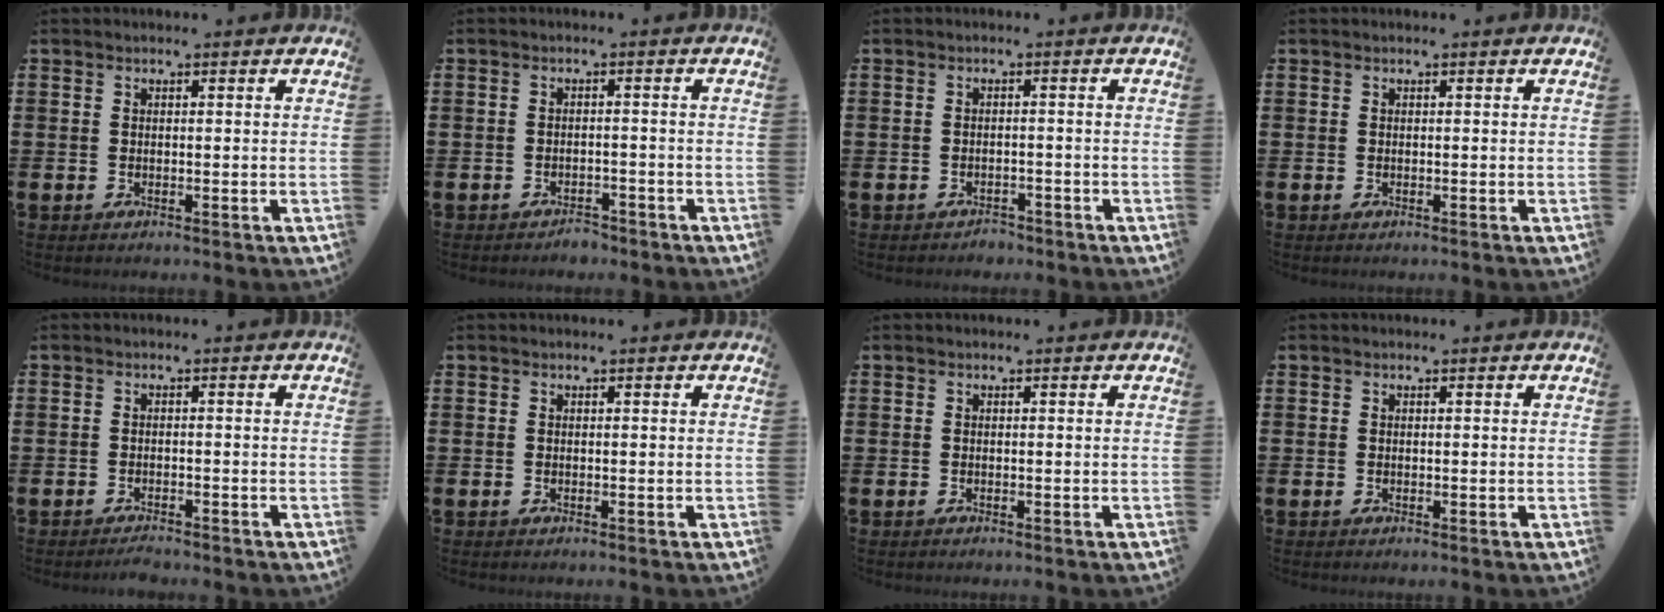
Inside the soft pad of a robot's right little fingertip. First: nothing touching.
{"total": 1.5, "force": [-1.5, 0.3, 0.0], "torque": [-0.006, 0.004, -0.033]}
{"total": 1.2, "force": [-1.1, 0.3, -0.1], "torque": [-0.004, 0.003, -0.026]}
{"total": 0.0}
{"total": 1.2, "force": [-1.1, 0.1, 0.2], "torque": [0.001, -0.005, -0.024]}
{"total": 0.0}
{"total": 0.0}
{"total": 0.0}